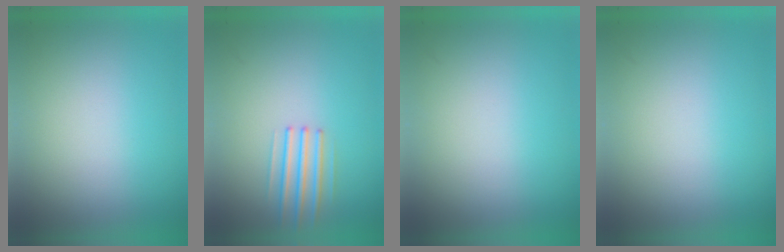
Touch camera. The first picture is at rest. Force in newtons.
{"total": 2.3}
{"total": 1.0}
{"total": 0.0}